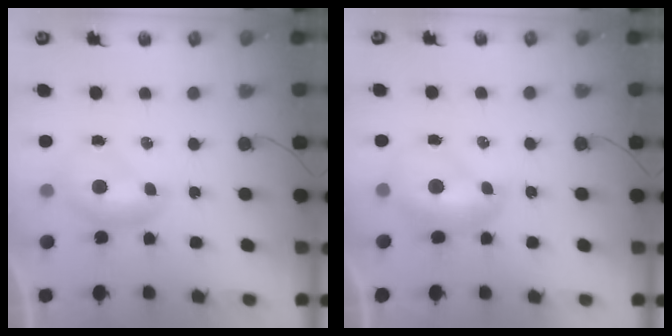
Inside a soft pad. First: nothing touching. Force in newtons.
{"total": 2.4, "press": 2.3, "slide": 0.7}